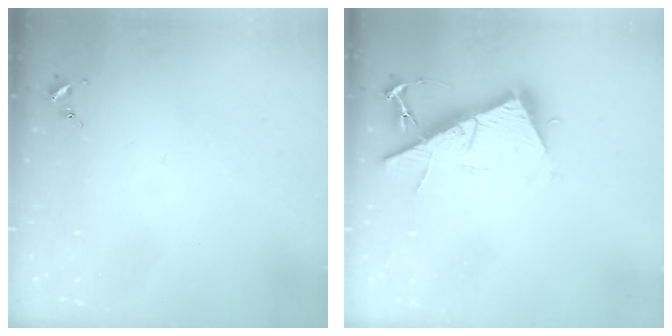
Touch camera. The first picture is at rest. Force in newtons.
{"total": 14.3, "press": 14.3, "slide": 0.4}